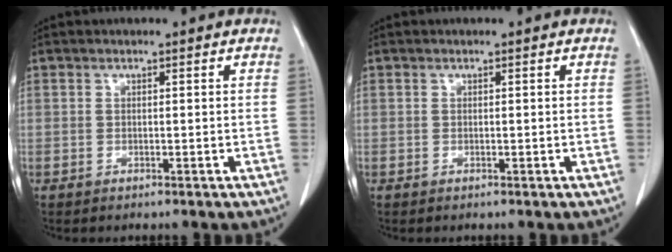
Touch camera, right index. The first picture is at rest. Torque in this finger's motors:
{"motor_torque": [-0.02, -0.02, 0.01, 0.00]}